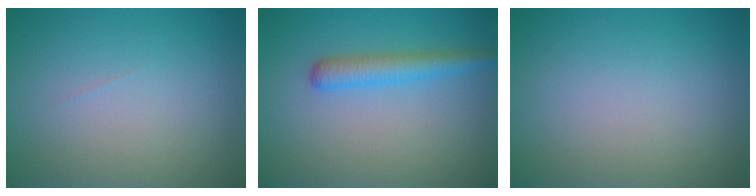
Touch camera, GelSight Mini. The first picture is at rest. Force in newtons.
{"total": 2.8, "press": 2.8, "slide": 0.1}
{"total": 0.0}